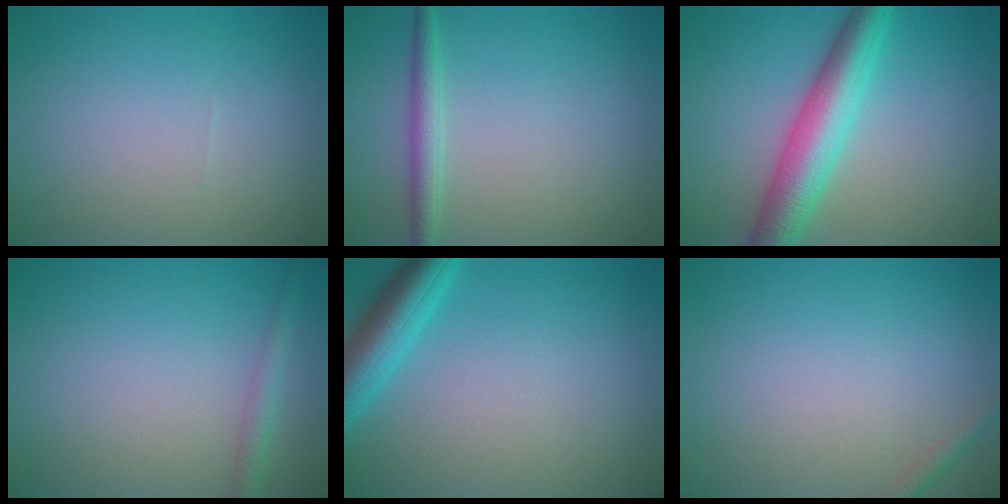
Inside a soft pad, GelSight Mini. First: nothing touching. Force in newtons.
{"total": 2.1, "press": 2.1, "slide": 0.0}
{"total": 6.5, "press": 6.5, "slide": 0.0}
{"total": 1.6, "press": 1.6, "slide": 0.1}
{"total": 4.7, "press": 4.7, "slide": 0.2}
{"total": 1.0, "press": 1.0, "slide": 0.0}